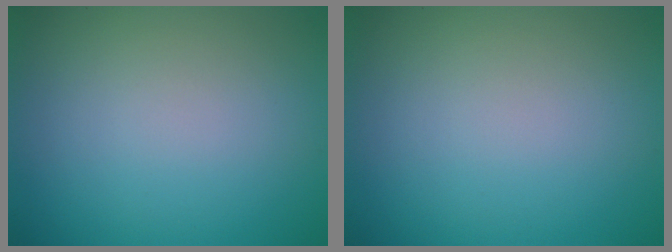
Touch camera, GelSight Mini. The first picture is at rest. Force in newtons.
{"total": 0.0}